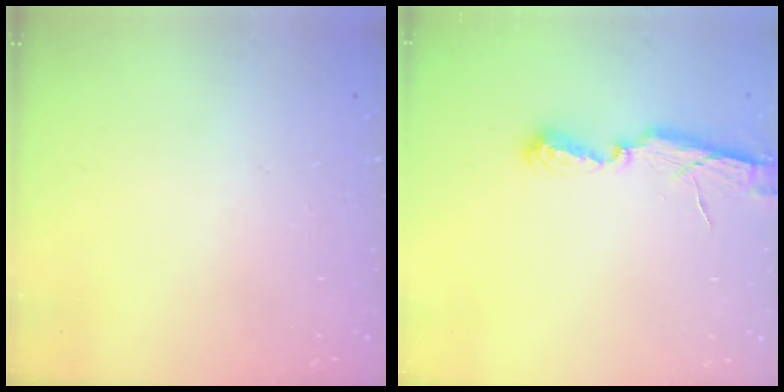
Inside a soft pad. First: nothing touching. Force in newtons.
{"total": 6.5, "press": 6.5, "slide": 0.5}